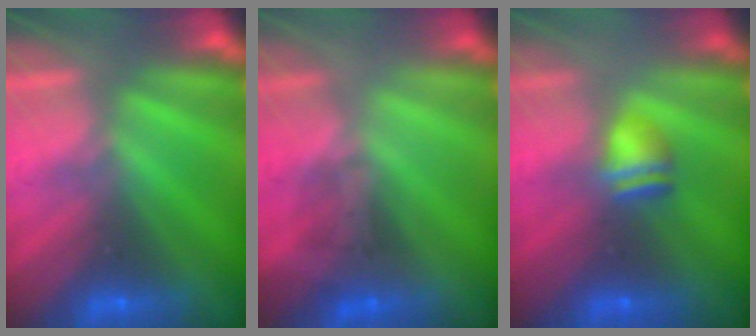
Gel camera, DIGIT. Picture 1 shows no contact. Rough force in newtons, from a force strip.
{"total": 1.6}
{"total": 2.4}